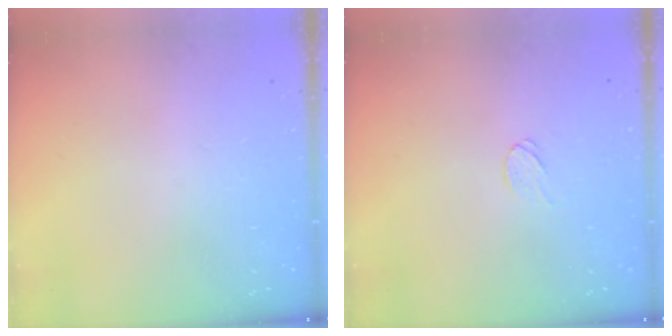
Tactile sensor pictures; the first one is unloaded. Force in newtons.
{"total": 3.6, "press": 3.6, "slide": 0.3}